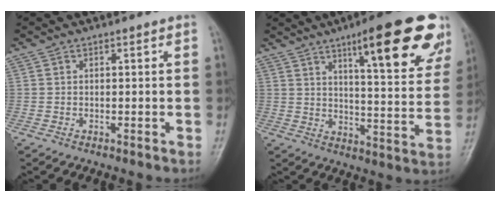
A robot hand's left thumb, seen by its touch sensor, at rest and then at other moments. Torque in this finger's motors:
{"motor_torque": [0.69, 0.50, 1.70, -1.07, 0.22]}